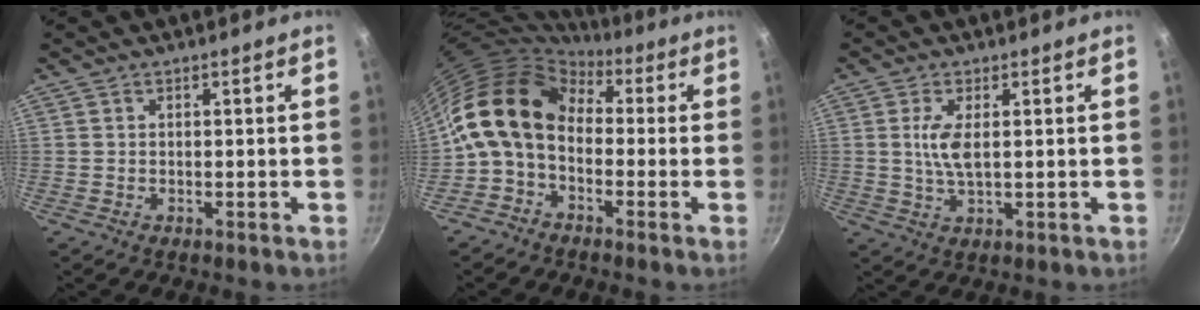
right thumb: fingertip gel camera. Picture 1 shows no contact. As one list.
[{"total": 13.8, "force": [0.0, 9.9, 9.7], "torque": [-0.160, 0.035, -0.025]}, {"total": 5.1, "force": [0.8, 1.8, 4.6], "torque": [-0.099, -0.002, 0.017]}]